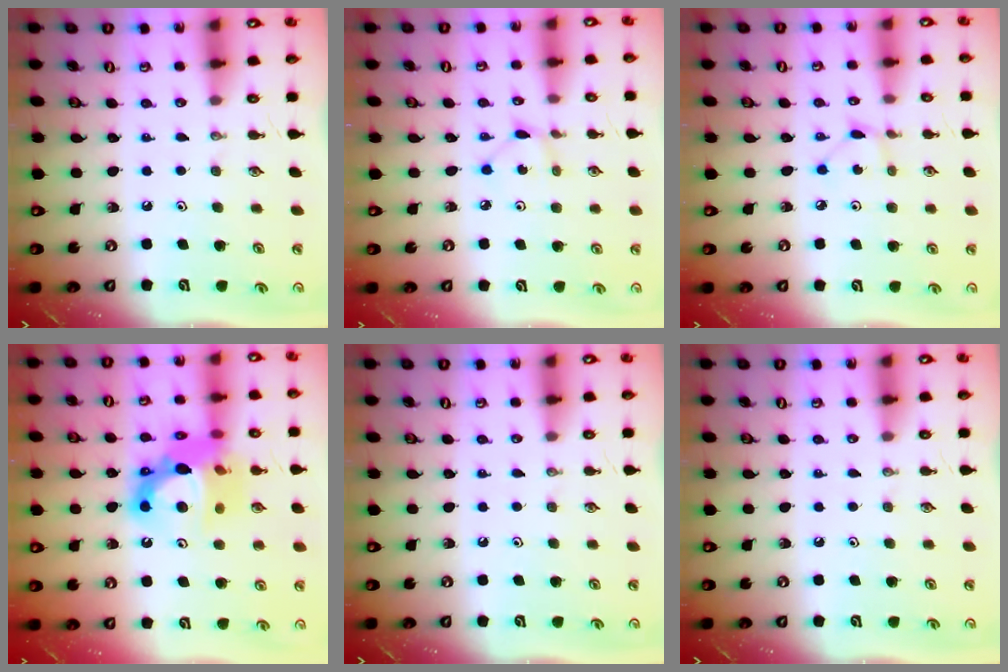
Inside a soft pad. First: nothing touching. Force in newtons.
{"total": 2.3, "press": 2.2, "slide": 0.3}
{"total": 1.5, "press": 1.5, "slide": 0.1}
{"total": 16.2, "press": 16.1, "slide": 1.6}
{"total": 0.0}
{"total": 0.0}